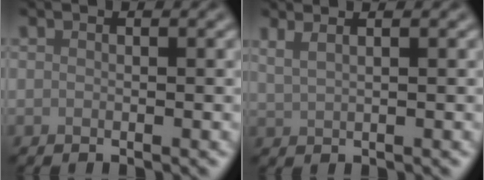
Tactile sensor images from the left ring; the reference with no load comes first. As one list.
[{"total": 3.1, "force": [2.1, 1.3, 1.8], "torque": [-0.018, 0.011, 0.013]}]